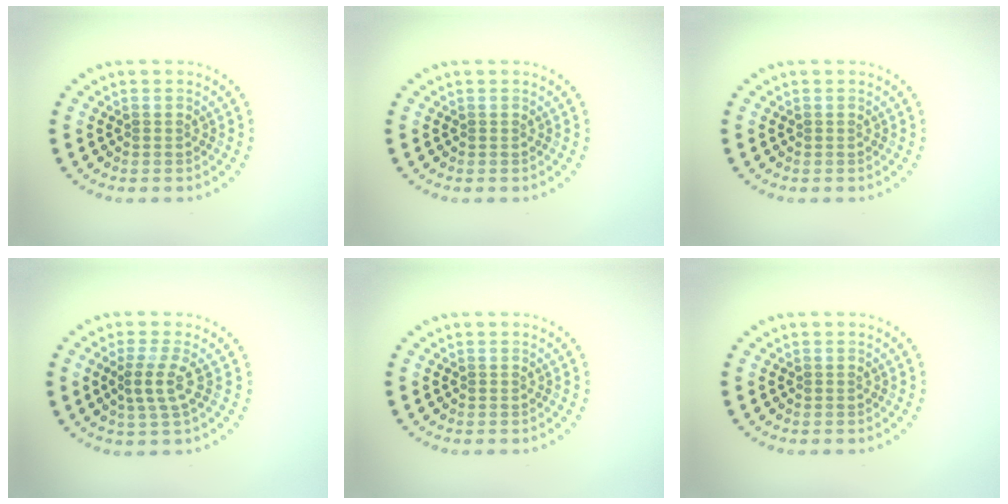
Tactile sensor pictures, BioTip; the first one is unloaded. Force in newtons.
{"total": 0.0}
{"total": 0.0}
{"total": 2.5, "press": 2.0, "slide": 1.5}
{"total": 0.0}
{"total": 0.0}